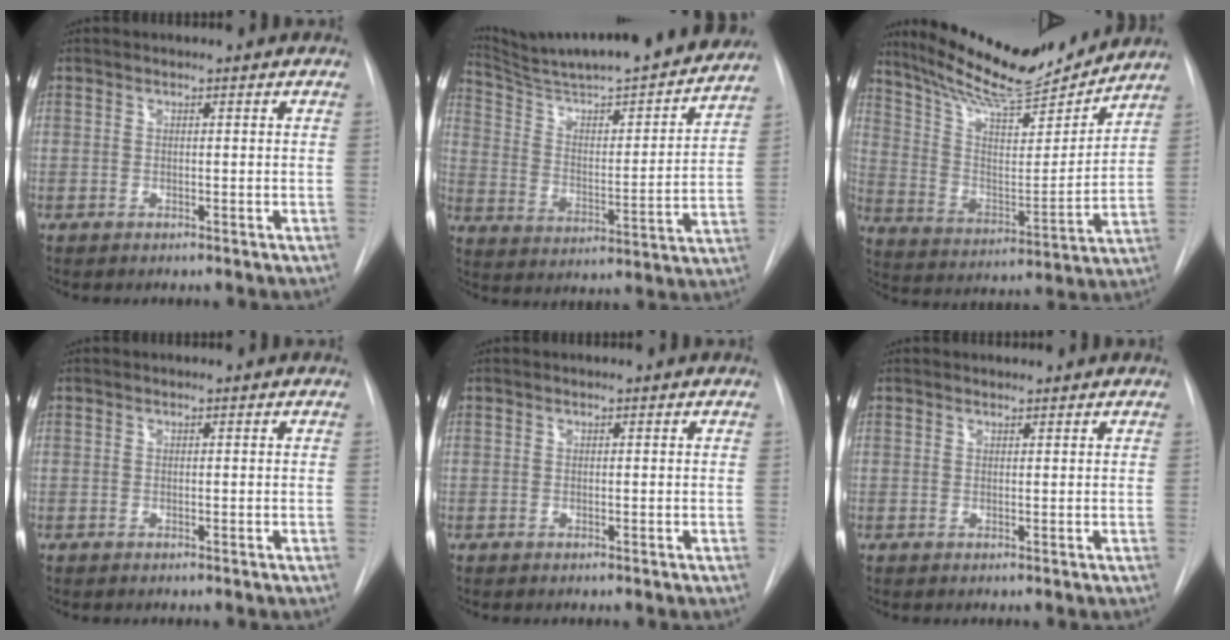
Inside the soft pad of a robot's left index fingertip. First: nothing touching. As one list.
[{"total": 28.1, "force": [25.2, 2.7, 12.2], "torque": [-0.197, -0.039, 0.354]}, {"total": 19.3, "force": [17.7, 2.5, 7.3], "torque": [-0.132, -0.013, 0.288]}, {"total": 0.0}, {"total": 0.0}, {"total": 1.0, "force": [1.0, 0.2, 0.0], "torque": [-0.010, 0.007, 0.019]}]